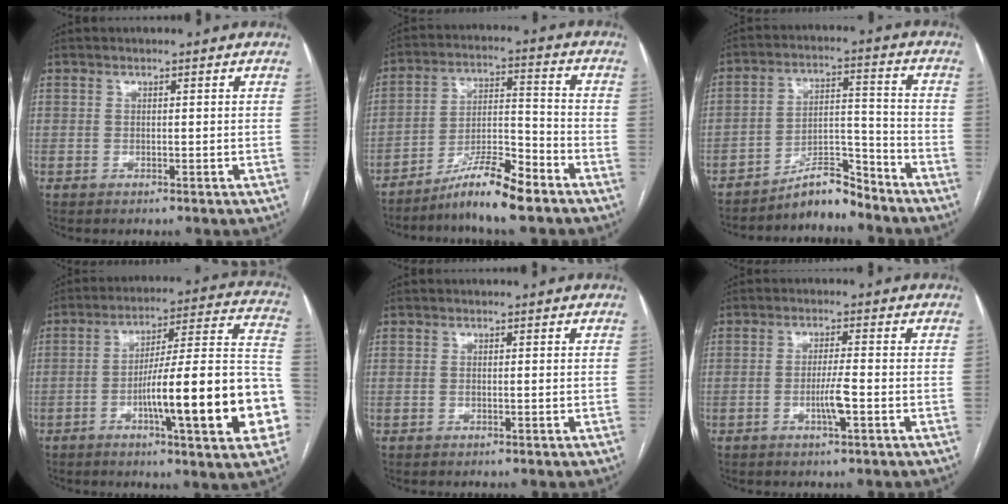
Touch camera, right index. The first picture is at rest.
{"total": 9.8, "force": [-7.7, 0.4, 6.0], "torque": [-0.109, -0.004, -0.137]}
{"total": 7.1, "force": [-6.7, 1.4, 1.9], "torque": [-0.025, 0.031, -0.114]}
{"total": 22.1, "force": [-6.7, 2.0, 21.0], "torque": [-0.239, 0.019, -0.093]}
{"total": 0.7, "force": [-0.1, 0.1, 0.7], "torque": [-0.012, -0.001, 0.001]}
{"total": 3.8, "force": [-1.4, -0.1, 3.6], "torque": [-0.068, -0.004, -0.026]}